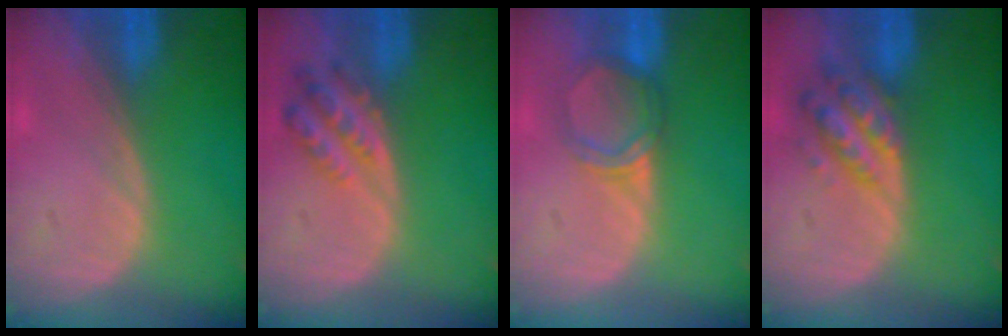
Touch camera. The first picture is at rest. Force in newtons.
{"total": 4.5, "press": 4.5, "slide": 0.6}
{"total": 4.1, "press": 3.8, "slide": 1.6}
{"total": 6.2, "press": 5.6, "slide": 2.6}